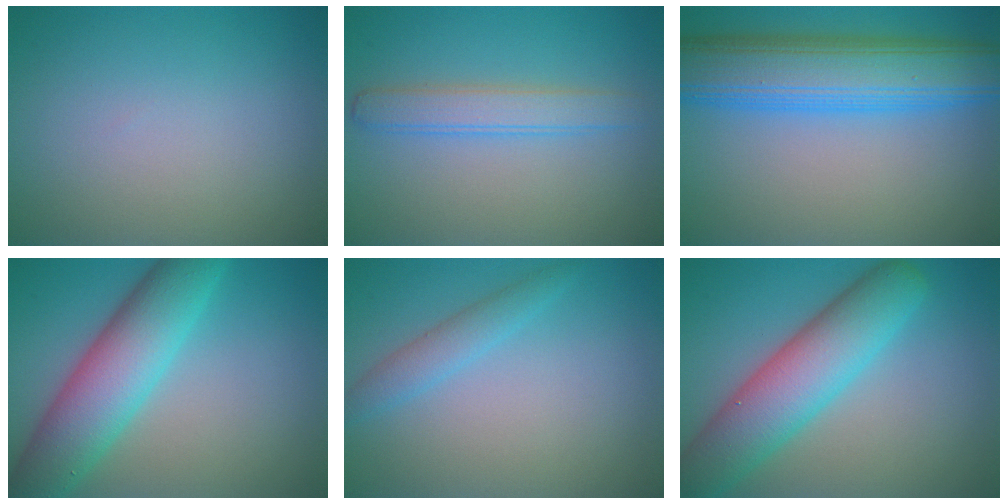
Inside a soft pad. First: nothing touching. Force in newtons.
{"total": 2.9, "press": 2.9, "slide": 0.1}
{"total": 10.0, "press": 10.0, "slide": 0.1}
{"total": 8.3, "press": 8.3, "slide": 0.2}
{"total": 2.0, "press": 2.0, "slide": 0.2}
{"total": 8.1, "press": 8.1, "slide": 0.5}